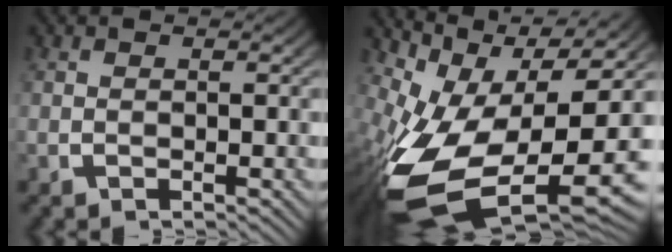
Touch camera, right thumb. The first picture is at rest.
{"total": 18.0, "force": [-1.7, 10.1, 14.8], "torque": [-0.290, -0.059, 0.009]}